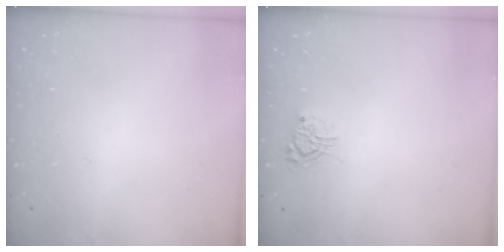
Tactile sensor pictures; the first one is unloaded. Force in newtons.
{"total": 4.9, "press": 4.8, "slide": 0.5}